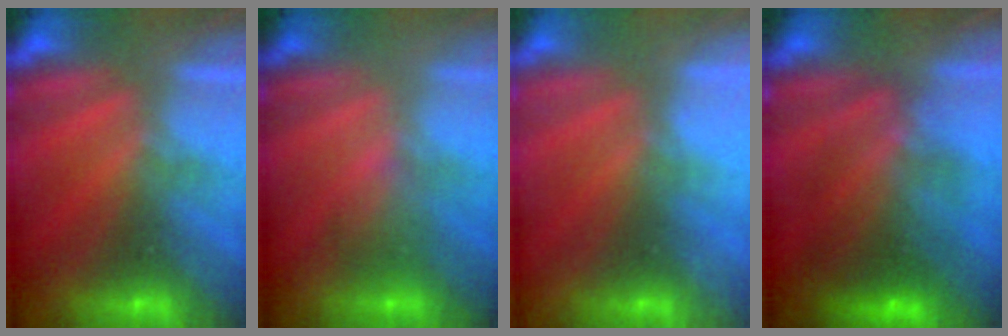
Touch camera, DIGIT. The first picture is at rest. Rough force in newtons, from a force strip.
{"total": 1.9}
{"total": 2.2}
{"total": 7.6}